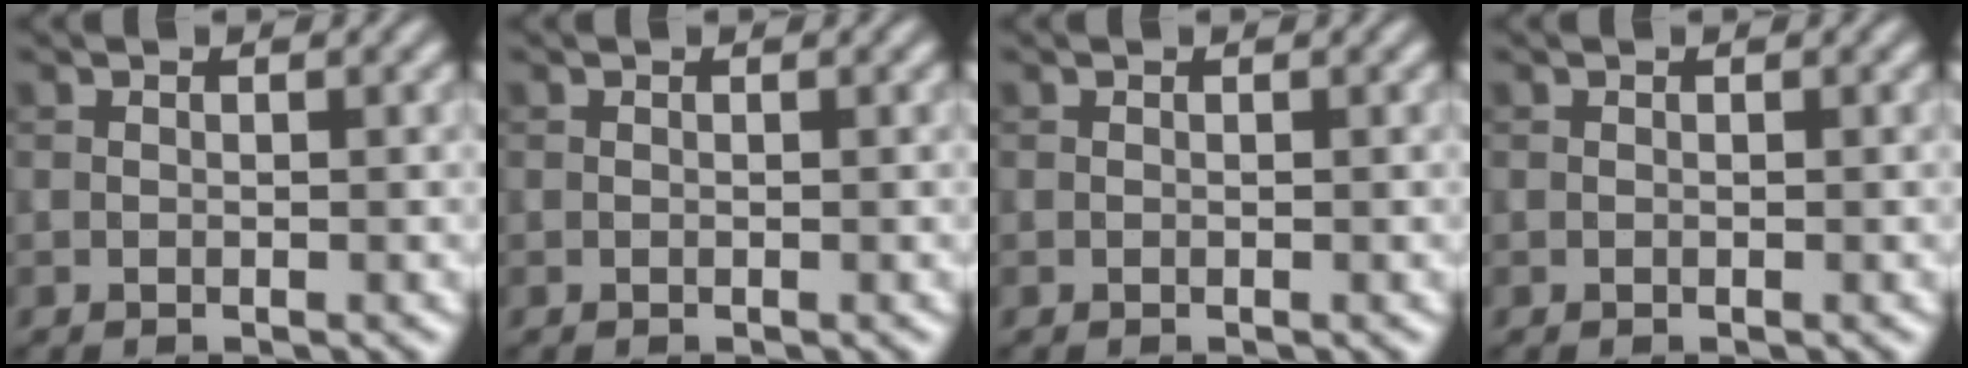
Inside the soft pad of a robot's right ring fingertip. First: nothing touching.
{"total": 0.0}
{"total": 0.0}
{"total": 0.0}